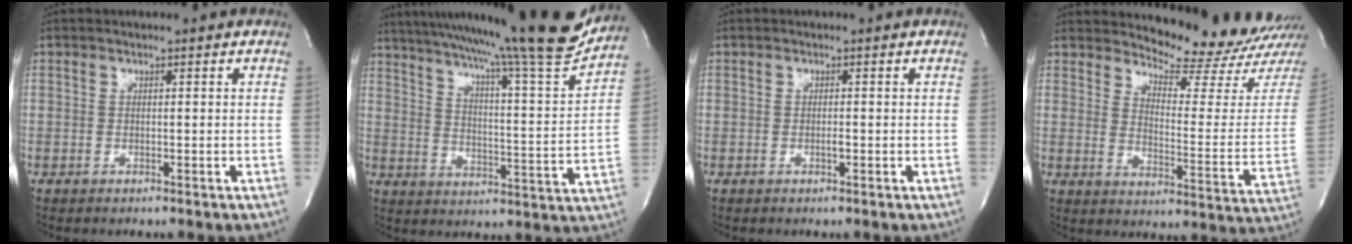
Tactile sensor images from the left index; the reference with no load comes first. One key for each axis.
{"total": 24.6, "fx": 21.4, "fy": -0.9, "fz": 12.1, "tx": -0.199, "ty": -0.050, "tz": 0.294}
{"total": 0.7, "fx": -0.3, "fy": 0.1, "fz": 0.6, "tx": -0.012, "ty": -0.001, "tz": -0.005}
{"total": 13.7, "fx": 13.4, "fy": -0.8, "fz": 2.7, "tx": -0.041, "ty": -0.103, "tz": 0.167}